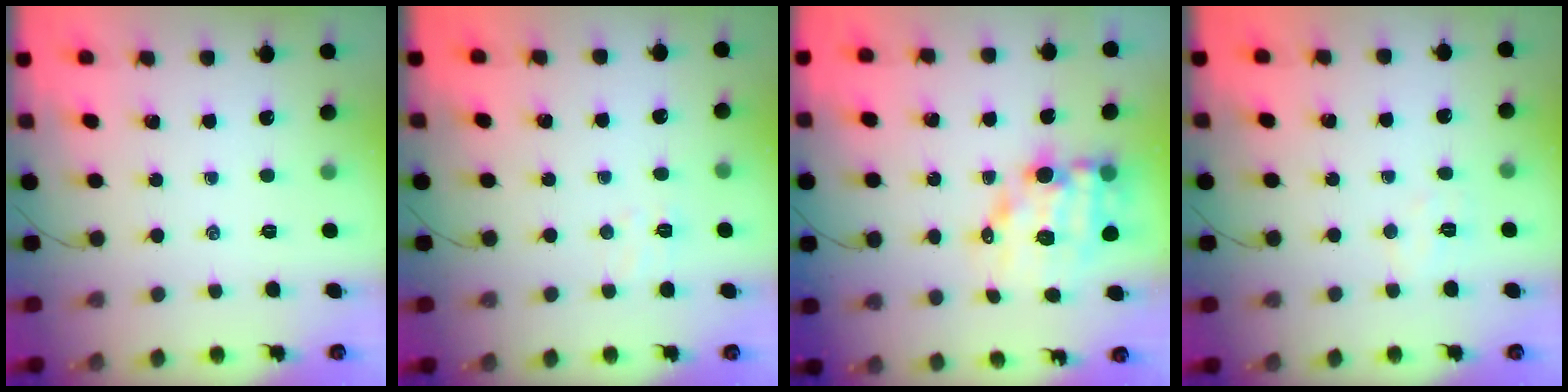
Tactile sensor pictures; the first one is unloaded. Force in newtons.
{"total": 3.6, "press": 3.5, "slide": 1.0}
{"total": 10.4, "press": 10.0, "slide": 2.8}
{"total": 4.3, "press": 4.2, "slide": 0.9}